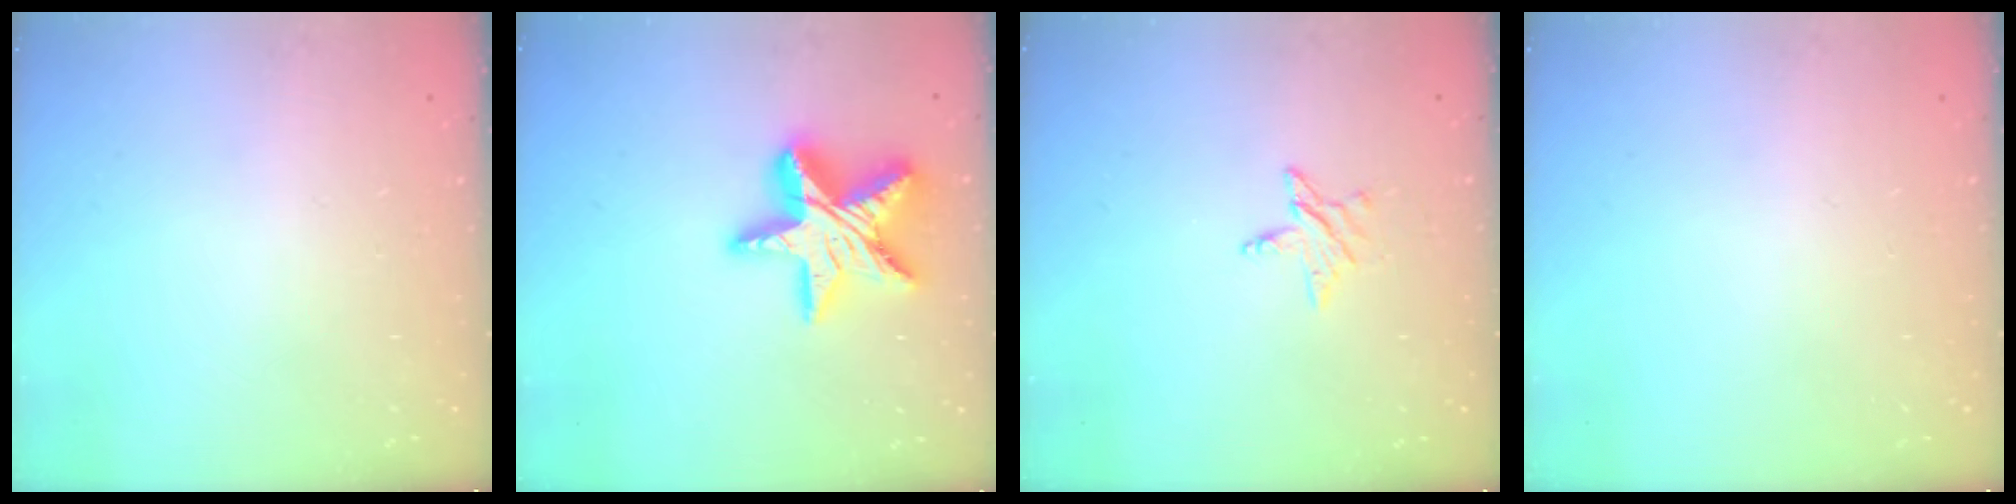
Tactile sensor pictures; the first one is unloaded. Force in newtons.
{"total": 17.6, "press": 17.5, "slide": 1.6}
{"total": 3.8, "press": 3.8, "slide": 0.3}
{"total": 0.0}